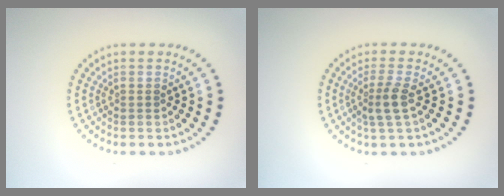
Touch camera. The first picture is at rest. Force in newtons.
{"total": 2.3, "press": 1.8, "slide": 1.3}